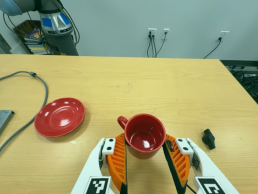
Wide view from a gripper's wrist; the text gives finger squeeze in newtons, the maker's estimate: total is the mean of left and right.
{"total": 6.5, "left": 6.8, "right": 6.3}